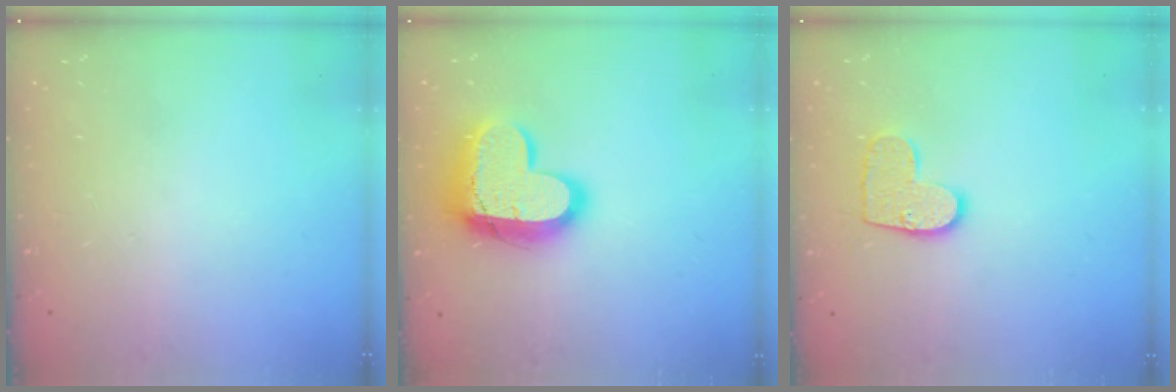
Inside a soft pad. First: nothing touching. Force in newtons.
{"total": 16.4, "press": 16.3, "slide": 1.5}
{"total": 9.8, "press": 9.8, "slide": 0.4}